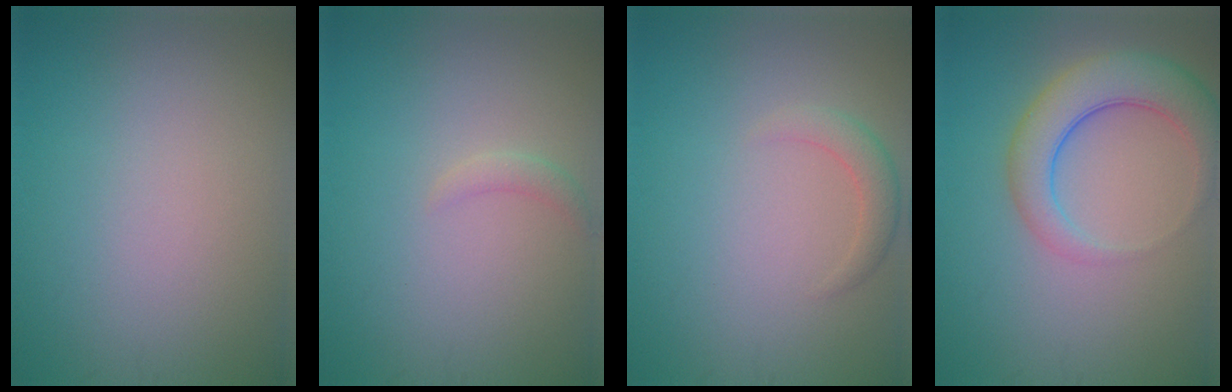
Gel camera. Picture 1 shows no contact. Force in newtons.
{"total": 1.0, "press": 1.0, "slide": 0.1}
{"total": 1.9, "press": 1.9, "slide": 0.0}
{"total": 5.7, "press": 5.7, "slide": 0.3}